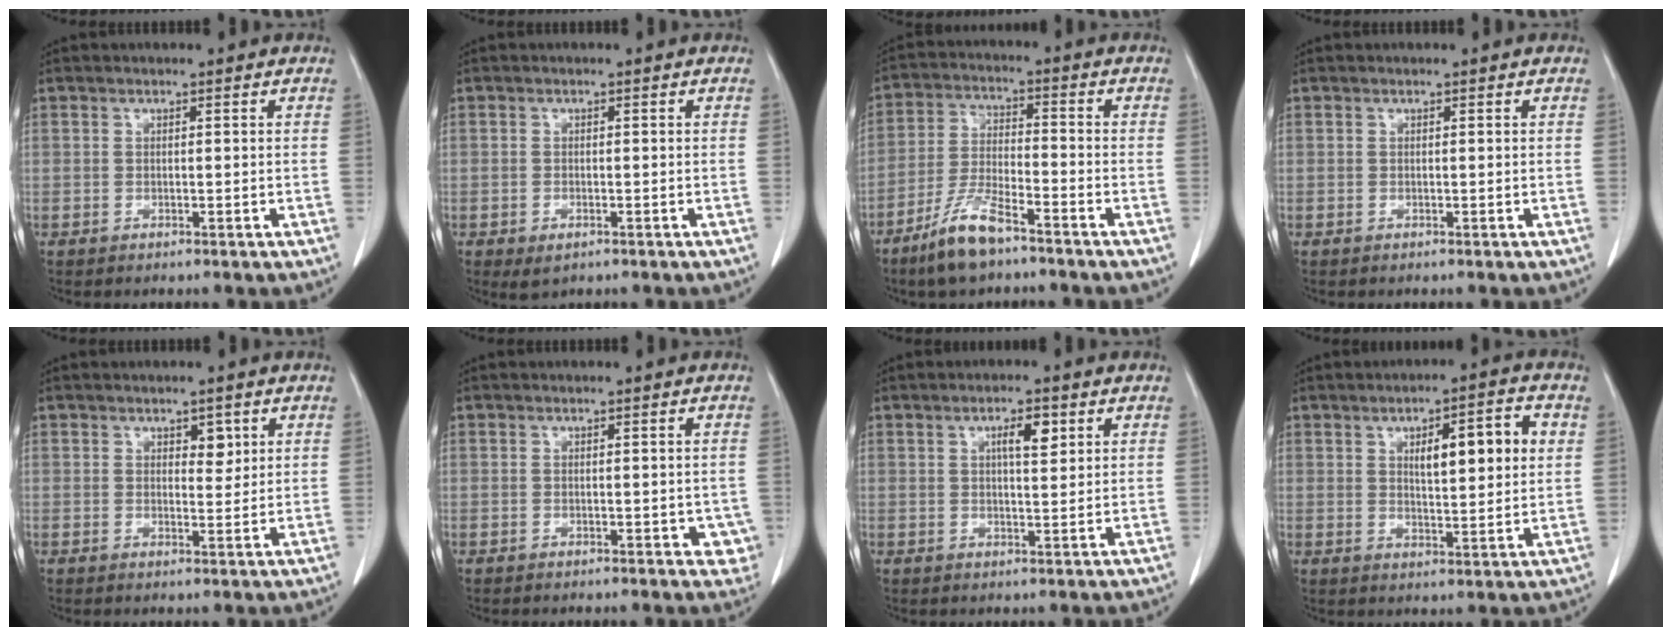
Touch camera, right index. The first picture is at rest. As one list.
[{"total": 2.1, "force": [-1.1, 1.1, 1.4], "torque": [-0.025, -0.003, -0.008]}, {"total": 8.8, "force": [-6.3, 1.8, 5.9], "torque": [-0.126, -0.014, -0.122]}, {"total": 0.0}, {"total": 2.4, "force": [1.2, 1.3, 1.7], "torque": [-0.020, -0.002, 0.019]}, {"total": 3.1, "force": [-0.7, 1.9, 2.3], "torque": [0.001, 0.004, -0.004]}, {"total": 3.9, "force": [1.6, 1.0, 3.4], "torque": [-0.057, 0.001, 0.026]}, {"total": 8.9, "force": [2.5, 2.0, 8.4], "torque": [-0.128, 0.012, 0.041]}]